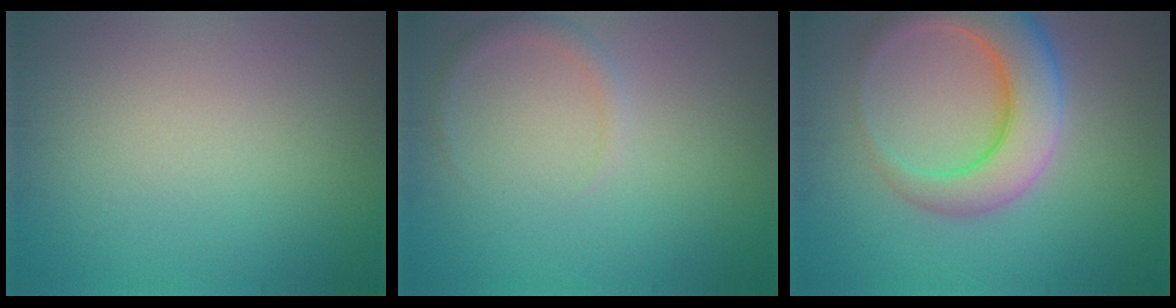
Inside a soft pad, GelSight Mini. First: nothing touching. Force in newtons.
{"total": 1.2, "press": 1.2, "slide": 0.0}
{"total": 7.4, "press": 7.3, "slide": 0.6}